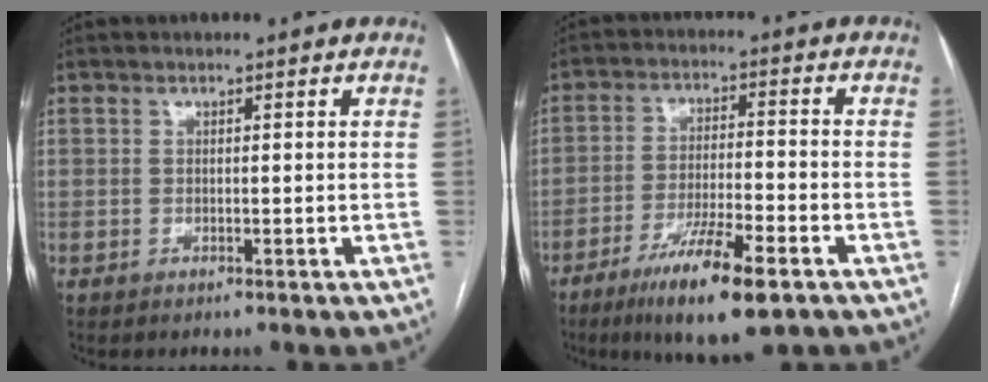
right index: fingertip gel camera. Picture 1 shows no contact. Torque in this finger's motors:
{"motor_torque": [0.99, -1.15, 0.73, 0.16]}